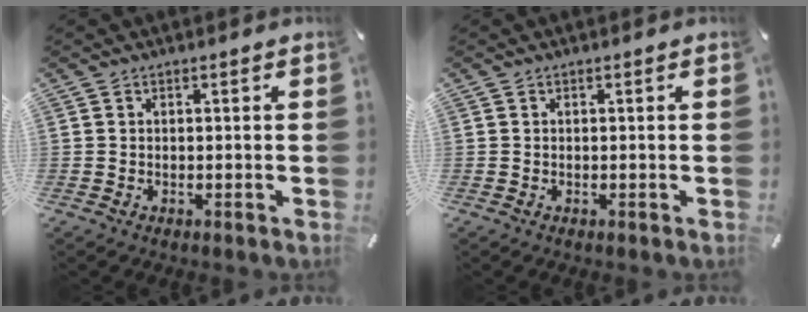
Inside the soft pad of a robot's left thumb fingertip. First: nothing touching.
{"total": 0.0}